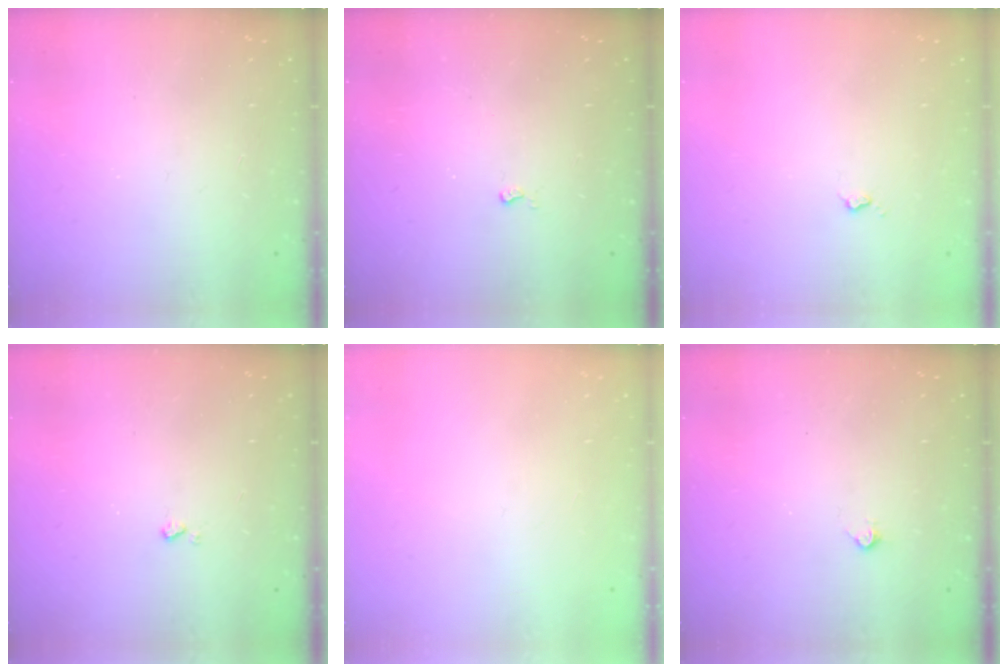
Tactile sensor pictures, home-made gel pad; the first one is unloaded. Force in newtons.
{"total": 2.6, "press": 2.6, "slide": 0.4}
{"total": 3.6, "press": 3.5, "slide": 0.5}
{"total": 2.5, "press": 2.4, "slide": 0.5}
{"total": 0.0}
{"total": 2.2, "press": 2.2, "slide": 0.4}